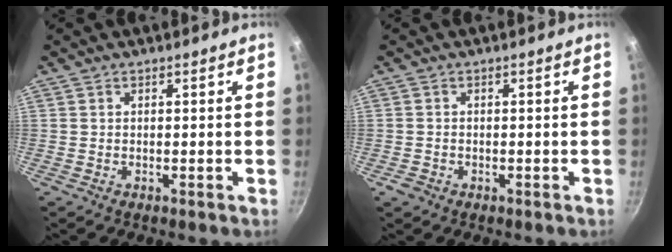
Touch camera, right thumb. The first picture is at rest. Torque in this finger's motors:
{"motor_torque": [0.16, 0.06, 0.17, -0.70, -0.02]}